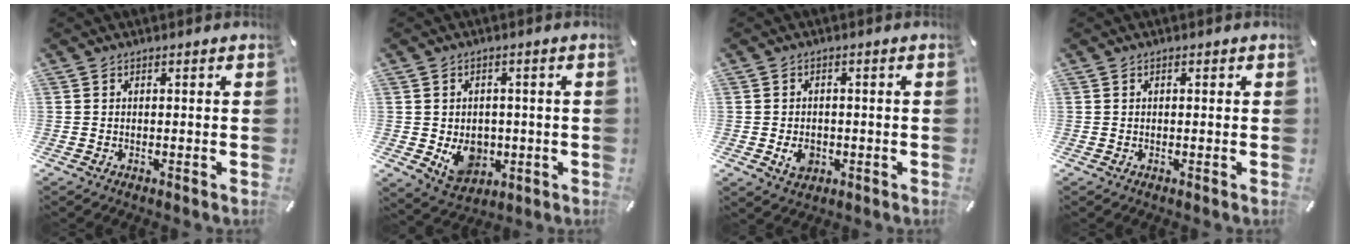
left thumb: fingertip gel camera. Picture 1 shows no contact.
{"total": 8.2, "force": [-1.3, 7.0, 4.2], "torque": [-0.047, 0.005, -0.018]}
{"total": 4.7, "force": [-1.2, 3.7, 2.6], "torque": [-0.041, 0.001, -0.021]}
{"total": 0.7, "force": [0.1, 0.5, 0.5], "torque": [-0.009, 0.003, 0.000]}